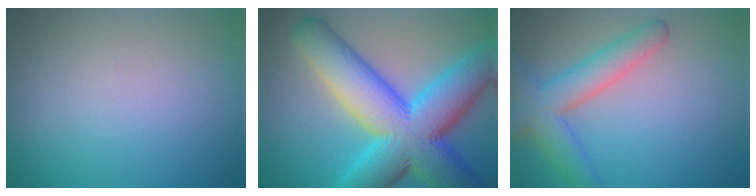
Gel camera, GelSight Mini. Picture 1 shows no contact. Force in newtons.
{"total": 14.8, "press": 14.8, "slide": 0.4}
{"total": 5.4, "press": 5.4, "slide": 0.2}